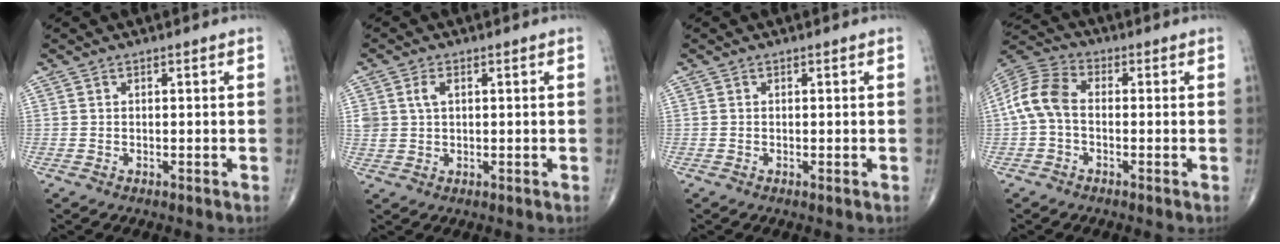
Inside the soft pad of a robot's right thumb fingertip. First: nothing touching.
{"total": 3.3, "force": [1.0, 2.1, 2.3], "torque": [-0.047, 0.003, 0.023]}
{"total": 0.0}
{"total": 8.9, "force": [-0.7, 5.8, 6.8], "torque": [-0.140, 0.027, -0.027]}